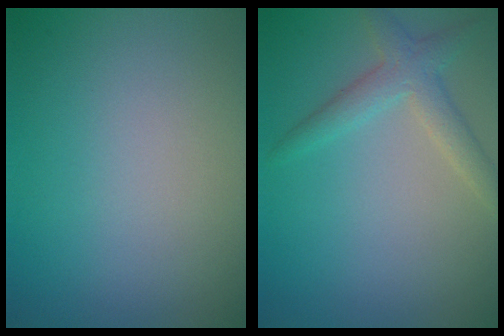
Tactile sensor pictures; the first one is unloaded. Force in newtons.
{"total": 2.8, "press": 2.7, "slide": 0.2}